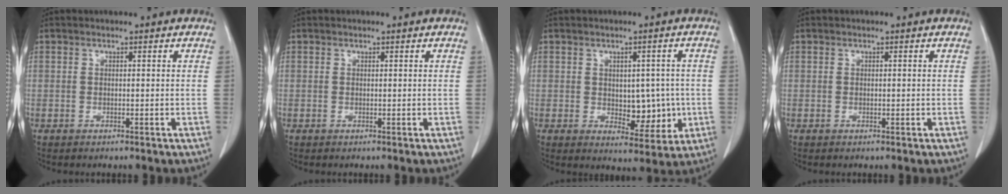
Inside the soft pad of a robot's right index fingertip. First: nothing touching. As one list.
[{"total": 0.0}, {"total": 8.4, "force": [-0.5, 4.8, 6.8], "torque": [-0.082, 0.010, 0.008]}, {"total": 0.7, "force": [-0.1, 0.4, 0.6], "torque": [-0.017, -0.001, 0.001]}]